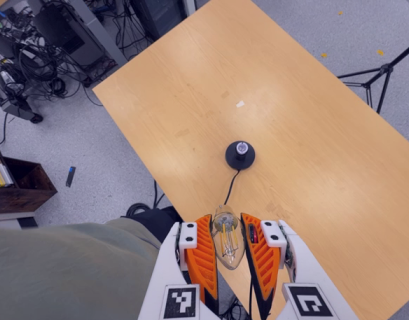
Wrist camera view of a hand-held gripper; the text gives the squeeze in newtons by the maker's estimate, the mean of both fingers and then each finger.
{"total": 21.9, "left": 24.6, "right": 19.2}